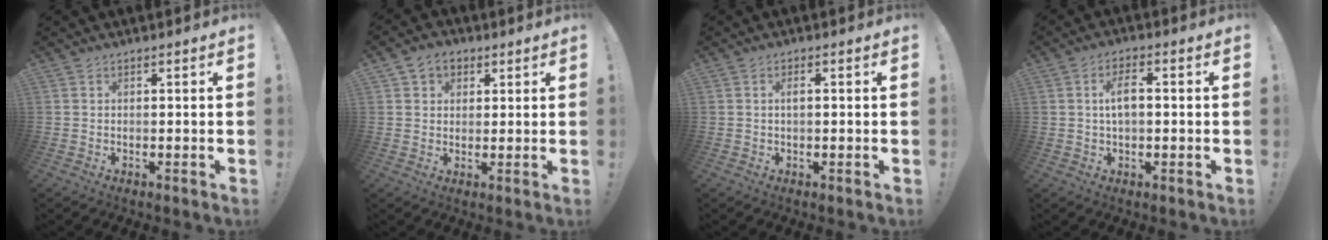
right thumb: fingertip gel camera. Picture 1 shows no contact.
{"total": 5.4, "force": [2.4, 4.4, 2.0], "torque": [-0.024, -0.007, 0.044]}
{"total": 1.5, "force": [0.2, 0.5, 1.4], "torque": [-0.020, 0.001, 0.001]}
{"total": 5.5, "force": [0.5, 2.6, 4.8], "torque": [-0.072, 0.007, 0.007]}